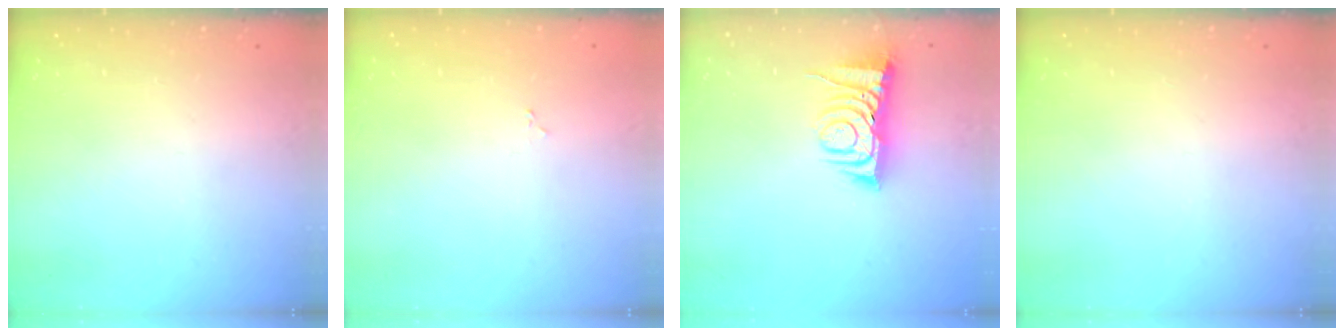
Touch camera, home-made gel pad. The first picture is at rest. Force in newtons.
{"total": 1.9, "press": 1.9, "slide": 0.3}
{"total": 7.3, "press": 7.2, "slide": 0.8}
{"total": 0.0}